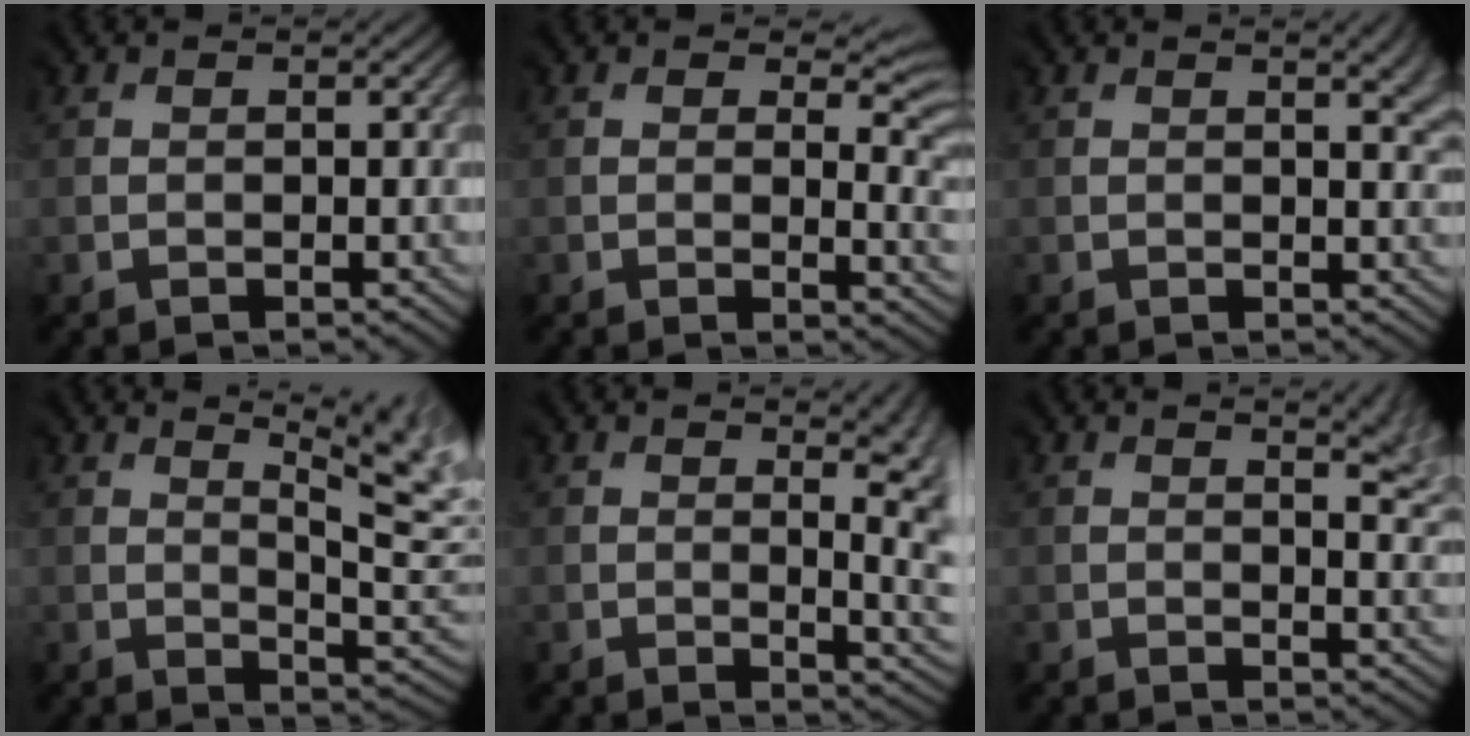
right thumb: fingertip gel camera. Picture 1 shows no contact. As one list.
[{"total": 5.5, "force": [1.6, 2.6, 4.6], "torque": [-0.065, -0.009, 0.022]}, {"total": 3.5, "force": [0.9, 1.0, 3.3], "torque": [-0.033, 0.003, 0.012]}, {"total": 13.4, "force": [5.7, 4.3, 11.4], "torque": [-0.153, 0.040, 0.091]}, {"total": 8.7, "force": [0.7, 3.9, 7.8], "torque": [-0.062, 0.010, 0.002]}, {"total": 5.2, "force": [2.2, 1.5, 4.5], "torque": [-0.045, 0.006, 0.028]}]